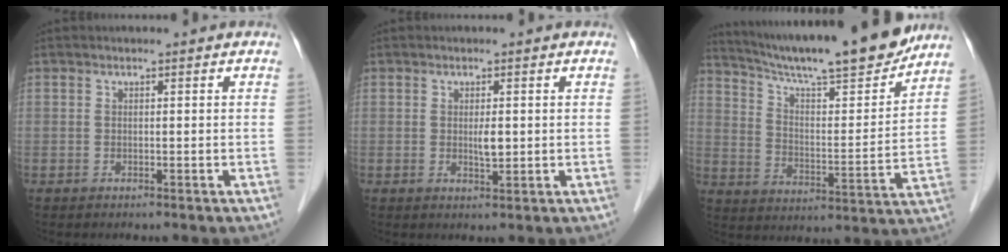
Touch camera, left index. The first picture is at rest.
{"total": 1.7, "force": [-0.2, 0.4, 1.7], "torque": [-0.031, -0.009, -0.003]}
{"total": 20.1, "force": [17.7, 0.7, 9.5], "torque": [-0.157, -0.021, 0.266]}